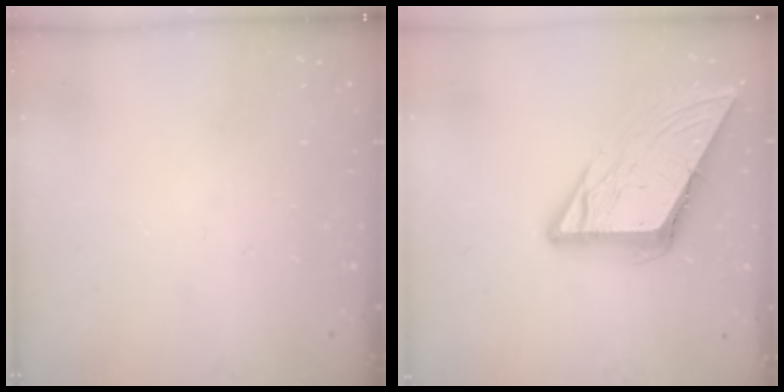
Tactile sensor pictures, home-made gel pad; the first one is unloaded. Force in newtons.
{"total": 8.8, "press": 8.8, "slide": 0.9}